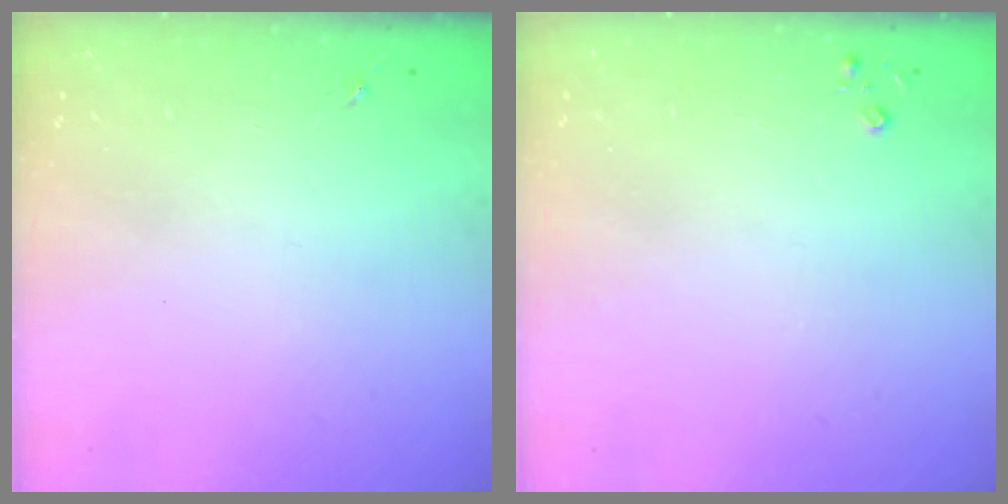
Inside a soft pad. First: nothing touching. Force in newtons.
{"total": 2.6, "press": 2.6, "slide": 0.3}